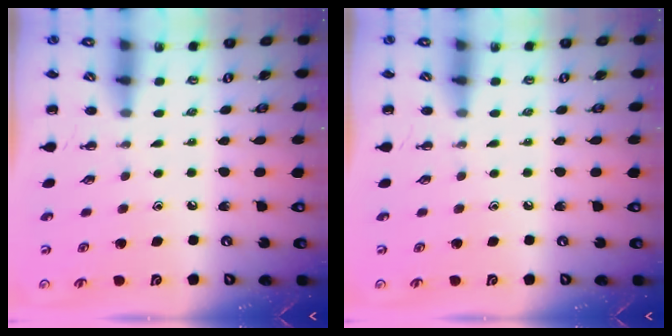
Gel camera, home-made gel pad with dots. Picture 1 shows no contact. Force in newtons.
{"total": 0.0}